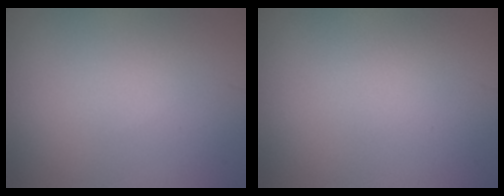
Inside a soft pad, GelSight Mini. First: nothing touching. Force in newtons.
{"total": 0.0}